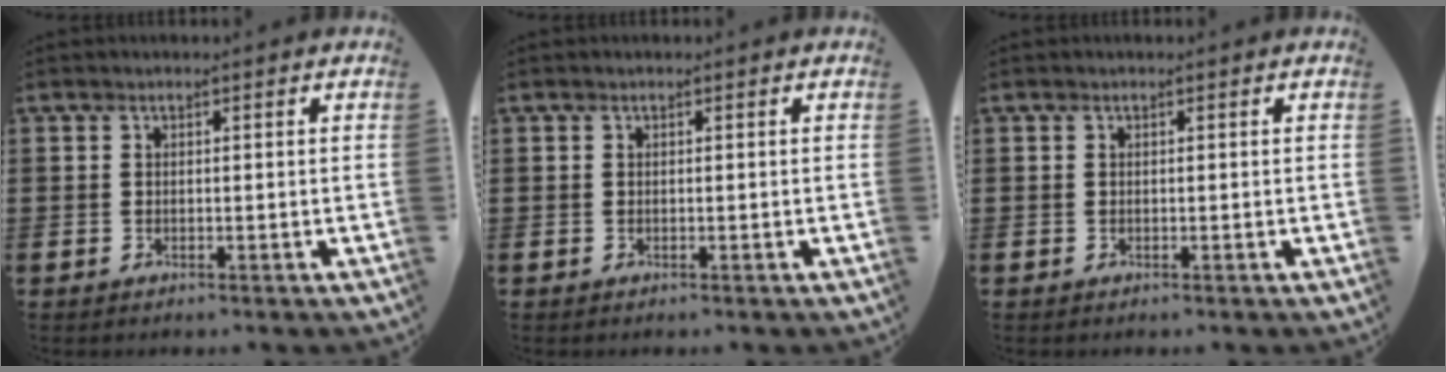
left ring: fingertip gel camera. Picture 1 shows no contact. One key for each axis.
{"total": 0.0}
{"total": 0.0}